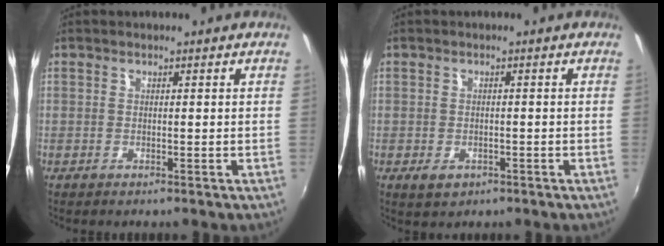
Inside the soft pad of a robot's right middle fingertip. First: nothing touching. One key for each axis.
{"total": 2.9, "fx": -1.4, "fy": 2.0, "fz": 1.6, "tx": -0.030, "ty": -0.008, "tz": -0.019}